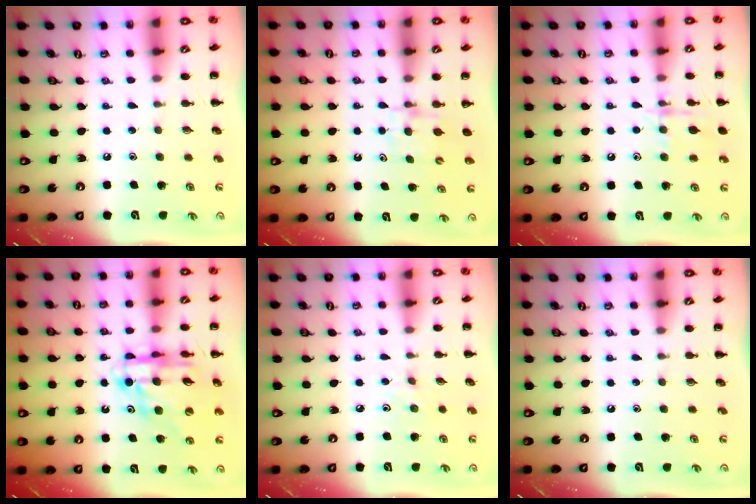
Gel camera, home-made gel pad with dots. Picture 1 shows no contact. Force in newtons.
{"total": 4.1, "press": 3.9, "slide": 1.4}
{"total": 9.4, "press": 9.3, "slide": 1.1}
{"total": 13.4, "press": 12.9, "slide": 3.8}
{"total": 3.1, "press": 2.8, "slide": 1.2}
{"total": 0.0}